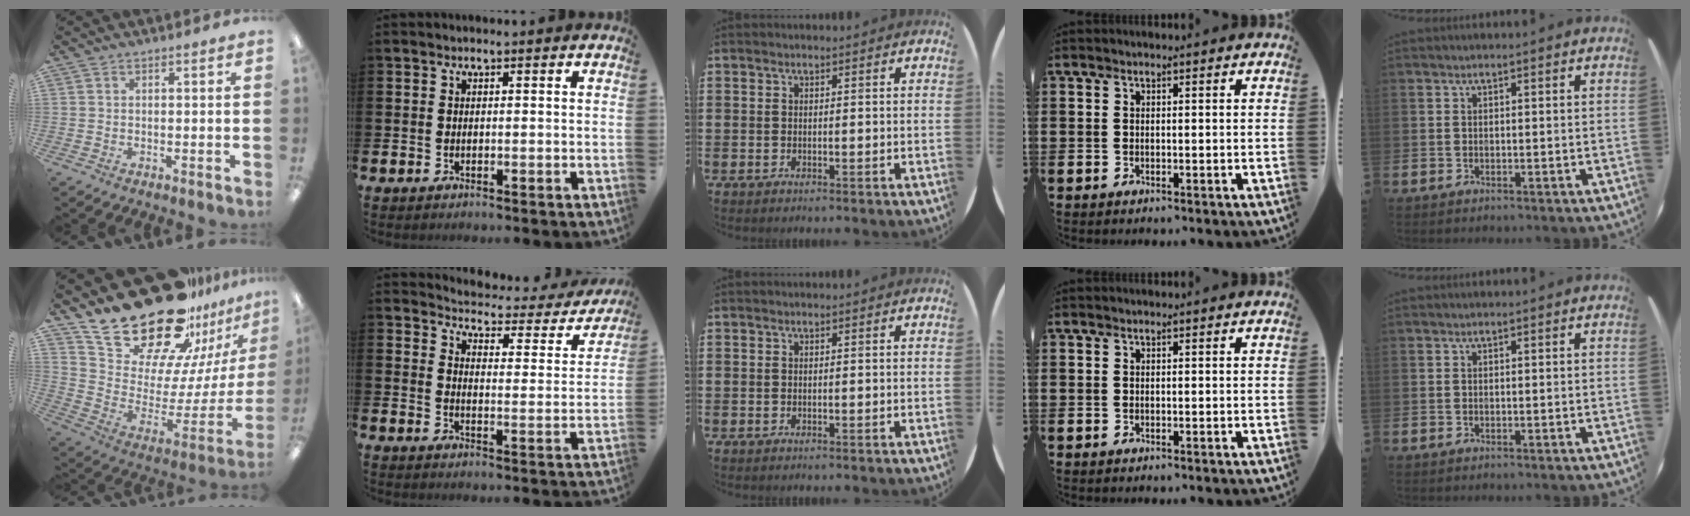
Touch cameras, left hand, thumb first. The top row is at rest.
{"thumb": {"total": 30.2, "force": [22.6, 13.2, 15.0], "torque": [-0.232, -0.166, 0.429]}, "index": {"total": 3.6, "force": [3.4, 0.9, 0.6], "torque": [-0.028, -0.037, 0.049]}}